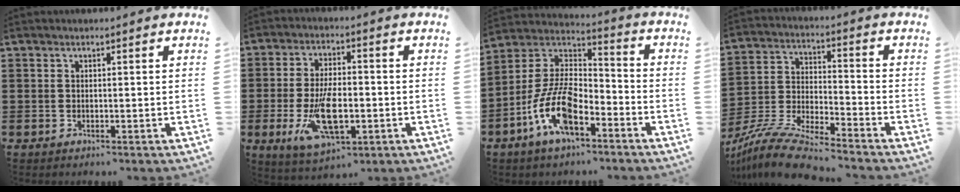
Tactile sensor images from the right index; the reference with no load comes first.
{"total": 10.4, "force": [-2.7, 4.7, 8.9], "torque": [-0.184, -0.014, -0.047]}
{"total": 12.0, "force": [-6.1, 5.3, 8.9], "torque": [-0.215, -0.004, -0.122]}
{"total": 10.4, "force": [-9.6, 0.5, 4.0], "torque": [-0.094, 0.007, -0.193]}